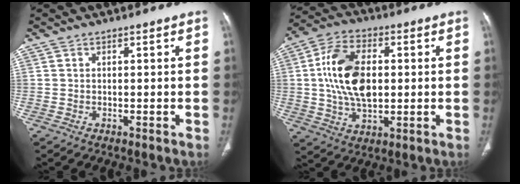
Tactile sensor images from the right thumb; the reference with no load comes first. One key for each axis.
{"total": 14.6, "fx": 1.2, "fy": 8.7, "fz": 11.6, "tx": -0.208, "ty": 0.011, "tz": 0.022}